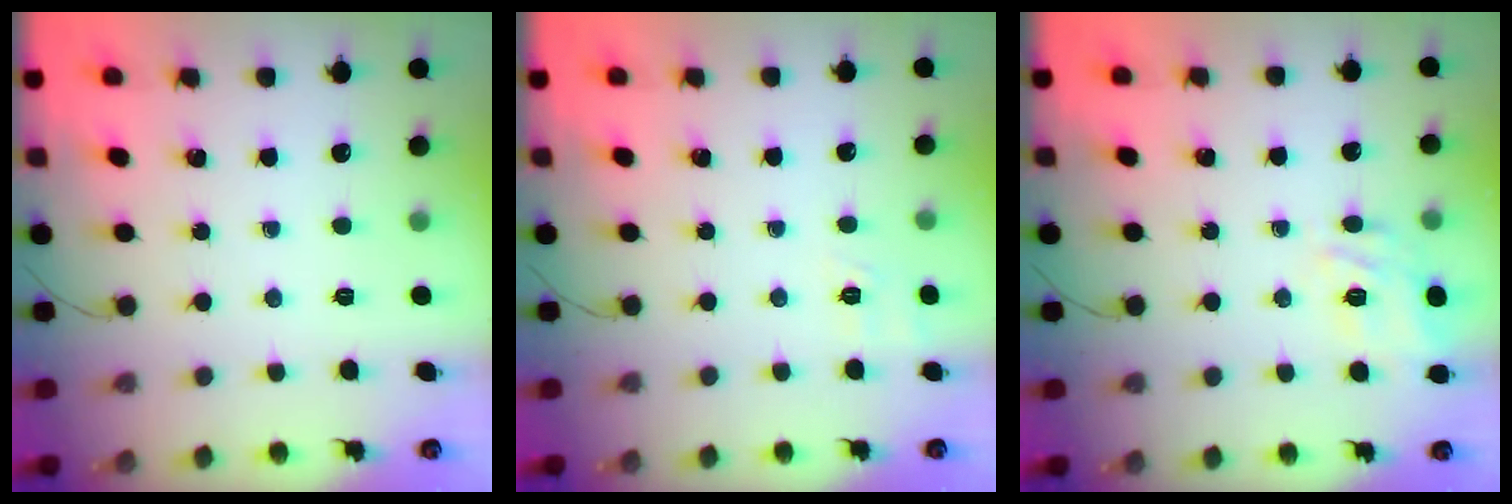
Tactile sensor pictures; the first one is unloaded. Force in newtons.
{"total": 1.9, "press": 0.7, "slide": 1.7}
{"total": 6.5, "press": 6.4, "slide": 1.0}